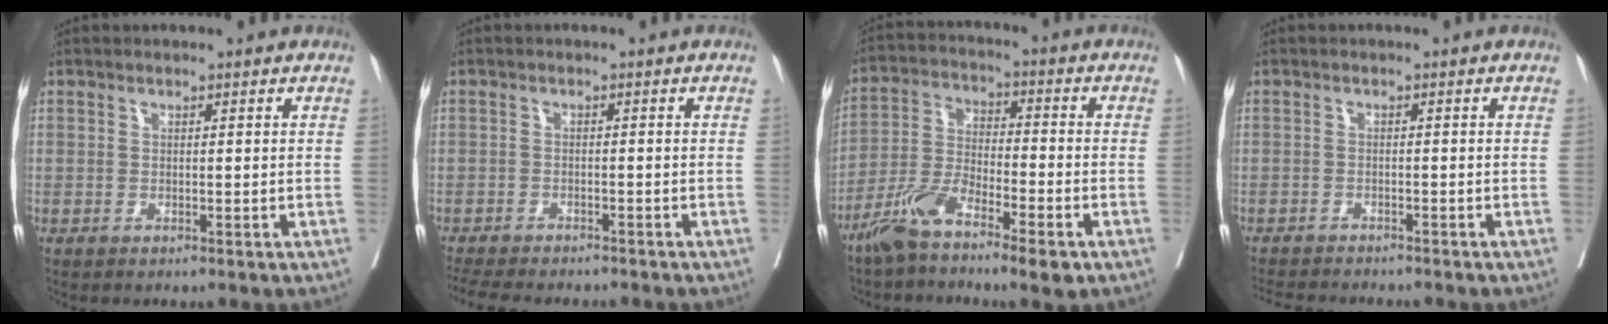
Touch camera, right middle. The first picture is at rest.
{"total": 10.7, "force": [-9.5, 2.5, 4.2], "torque": [-0.077, -0.014, -0.132]}
{"total": 9.6, "force": [-6.4, 1.9, 6.8], "torque": [-0.143, -0.005, -0.125]}
{"total": 8.3, "force": [-7.7, 1.1, 2.9], "torque": [-0.042, -0.011, -0.109]}